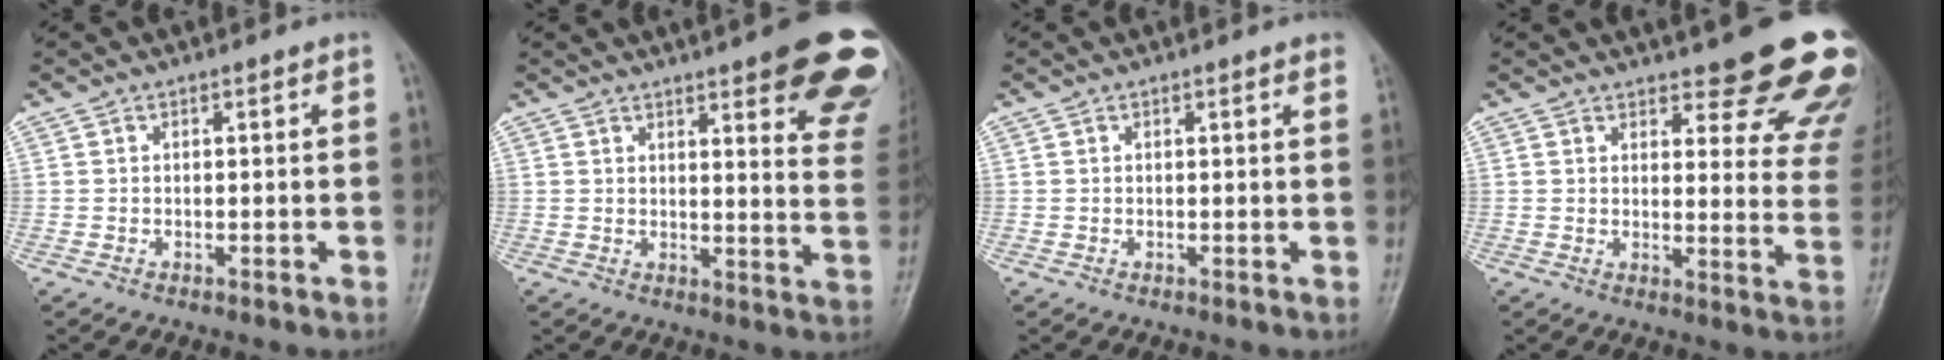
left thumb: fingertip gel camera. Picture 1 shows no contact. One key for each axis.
{"total": 19.0, "fx": 12.4, "fy": 4.5, "fz": 13.7, "tx": -0.139, "ty": -0.055, "tz": 0.135}
{"total": 1.4, "fx": 1.0, "fy": 0.1, "fz": 0.9, "tx": -0.008, "ty": 0.001, "tz": 0.008}
{"total": 19.0, "fx": 14.8, "fy": 5.7, "fz": 10.5, "tx": -0.079, "ty": -0.086, "tz": 0.160}